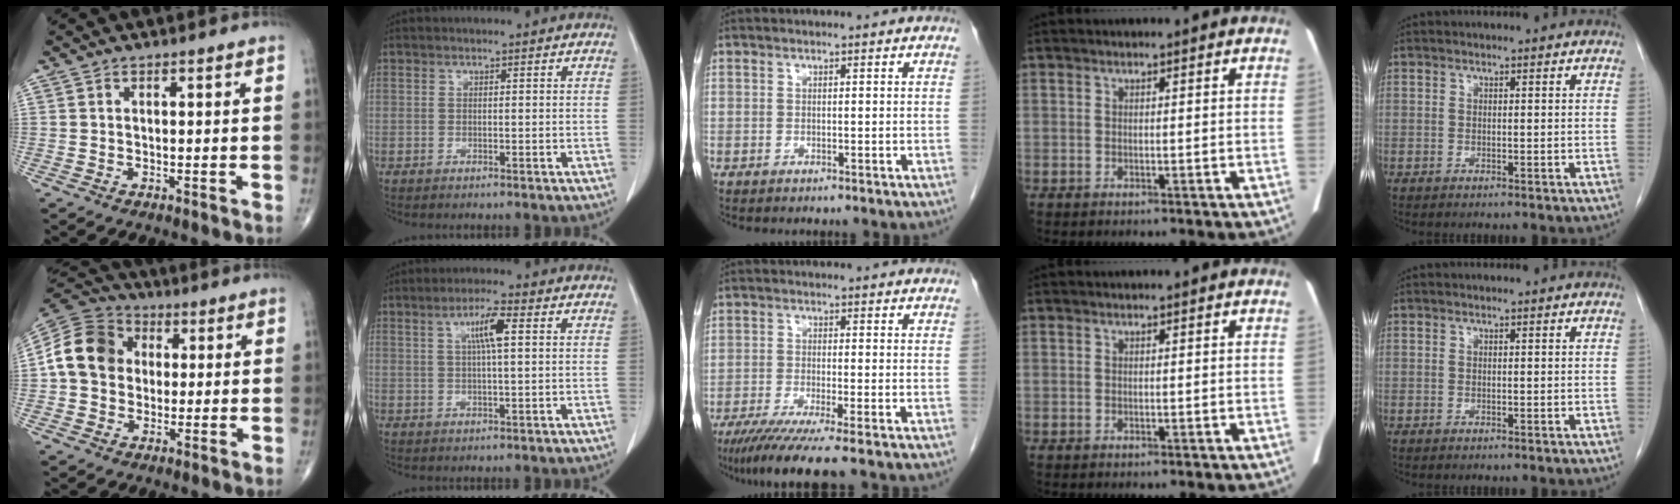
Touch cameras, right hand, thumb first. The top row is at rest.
{"thumb": {"total": 12.5, "force": [1.1, 10.5, 6.8], "torque": [-0.111, 0.025, 0.008]}, "index": {"total": 4.9, "force": [1.4, 0.4, 4.7], "torque": [-0.086, 0.005, 0.025]}, "middle": {"total": 8.2, "force": [-6.2, -0.9, 5.2], "torque": [-0.079, -0.026, -0.103]}}